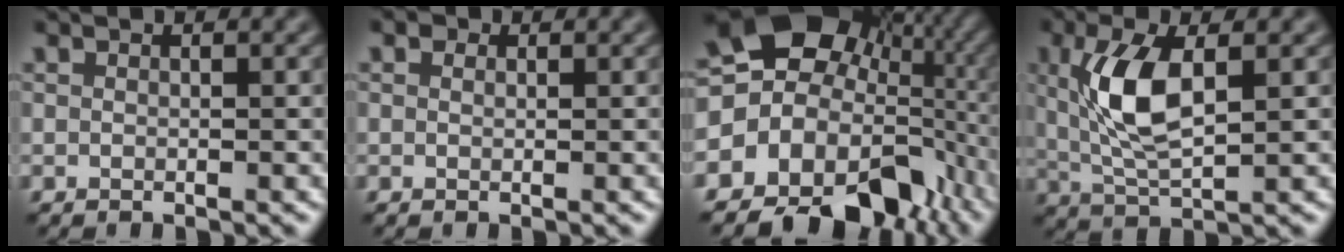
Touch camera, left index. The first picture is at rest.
{"total": 0.7, "force": [0.5, 0.4, 0.3], "torque": [-0.007, -0.003, 0.001]}
{"total": 13.6, "force": [-2.3, 10.4, 8.6], "torque": [-0.128, -0.003, -0.028]}
{"total": 6.2, "force": [1.1, 2.4, 5.6], "torque": [-0.121, 0.005, 0.024]}